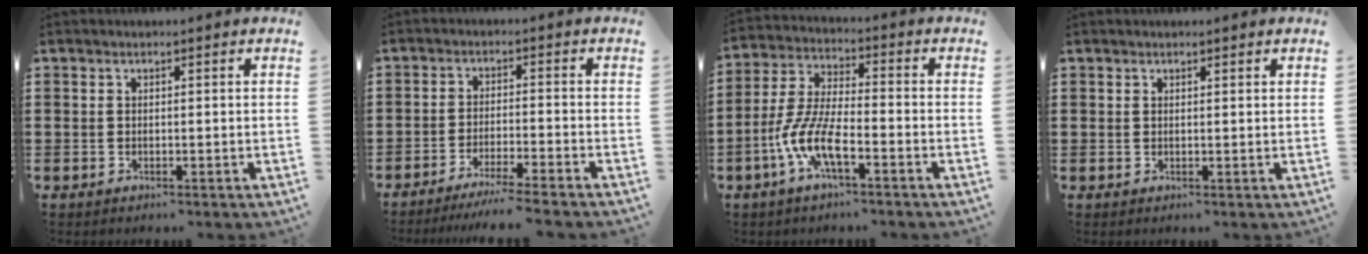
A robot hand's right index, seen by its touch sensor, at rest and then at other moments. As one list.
[{"total": 3.9, "force": [-3.5, -0.6, 1.6], "torque": [-0.034, -0.012, -0.071]}, {"total": 8.6, "force": [-4.4, 2.0, 7.1], "torque": [-0.178, -0.018, -0.089]}, {"total": 0.7, "force": [0.6, 0.3, 0.1], "torque": [-0.004, 0.000, 0.013]}]